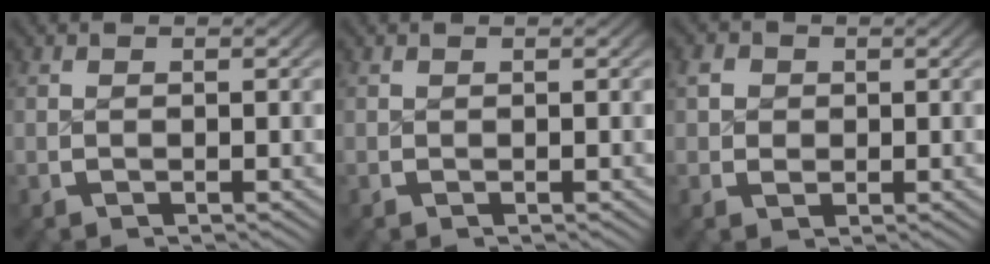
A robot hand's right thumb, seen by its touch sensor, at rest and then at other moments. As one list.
[{"total": 0.0}, {"total": 2.2, "force": [0.9, 2.0, 0.6], "torque": [0.001, 0.001, 0.014]}]